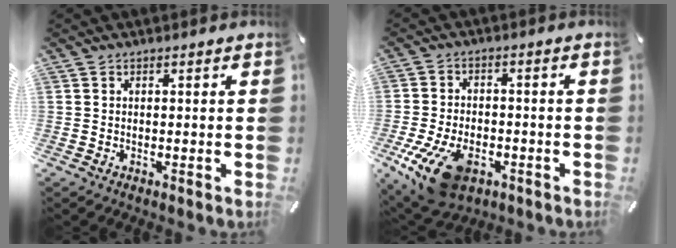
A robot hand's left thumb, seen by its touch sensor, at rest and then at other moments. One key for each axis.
{"total": 13.4, "fx": -6.0, "fy": 8.1, "fz": 8.9, "tx": -0.173, "ty": 0.020, "tz": -0.102}